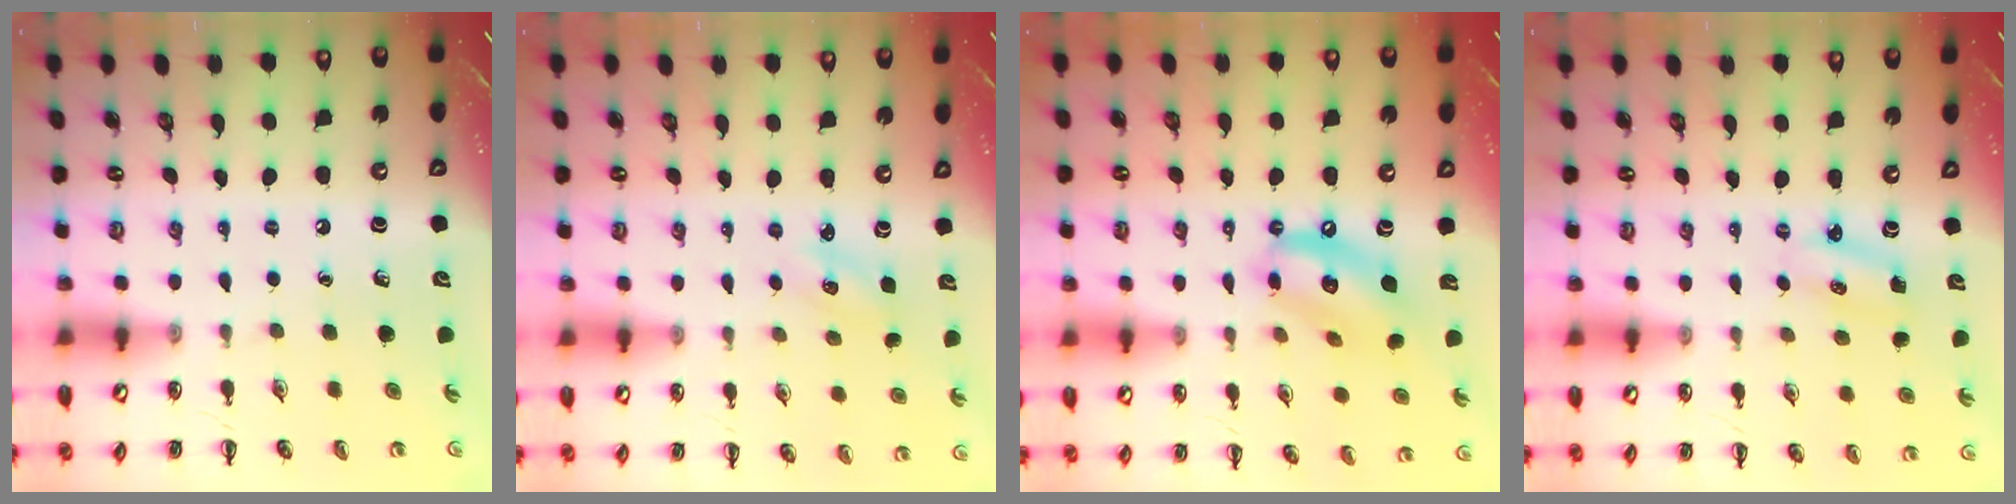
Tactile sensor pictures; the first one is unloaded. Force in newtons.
{"total": 2.1, "press": 2.0, "slide": 0.6}
{"total": 13.4, "press": 13.2, "slide": 2.6}
{"total": 2.6, "press": 2.6, "slide": 0.5}